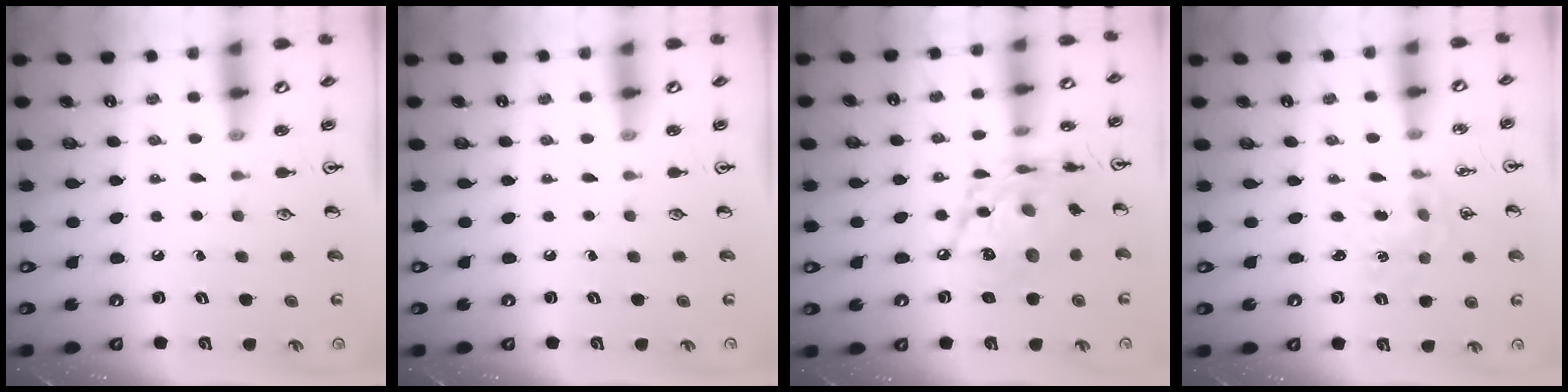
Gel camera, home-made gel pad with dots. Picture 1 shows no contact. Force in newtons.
{"total": 0.0}
{"total": 15.4, "press": 15.3, "slide": 1.5}
{"total": 0.0}